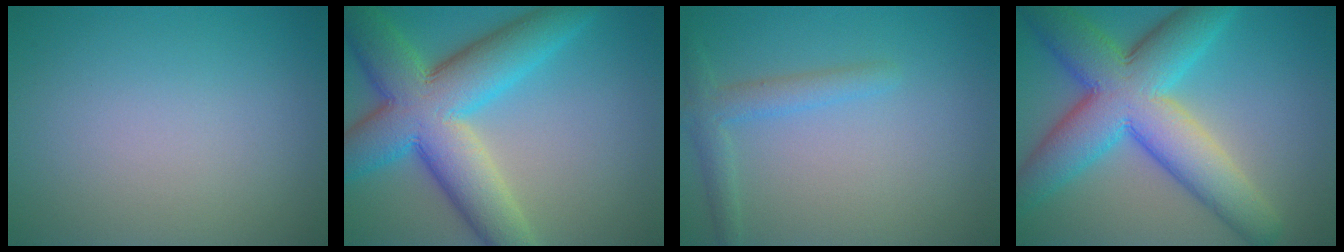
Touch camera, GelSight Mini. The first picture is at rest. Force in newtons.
{"total": 11.5, "press": 11.5, "slide": 0.4}
{"total": 2.3, "press": 2.3, "slide": 0.1}
{"total": 11.1, "press": 11.1, "slide": 0.4}